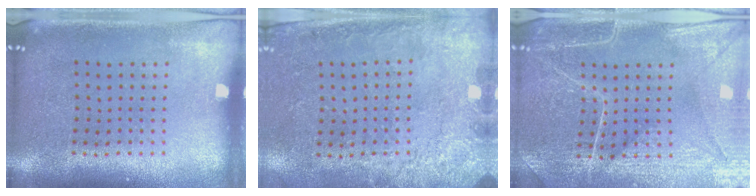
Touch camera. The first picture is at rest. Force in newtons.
{"total": 2.7, "press": 2.1, "slide": 1.6}
{"total": 4.5, "press": 4.2, "slide": 1.5}